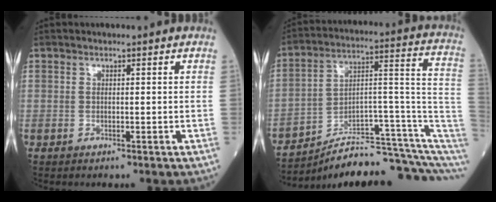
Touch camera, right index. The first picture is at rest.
{"total": 17.7, "force": [-14.1, 1.9, 10.6], "torque": [-0.114, 0.071, -0.213]}